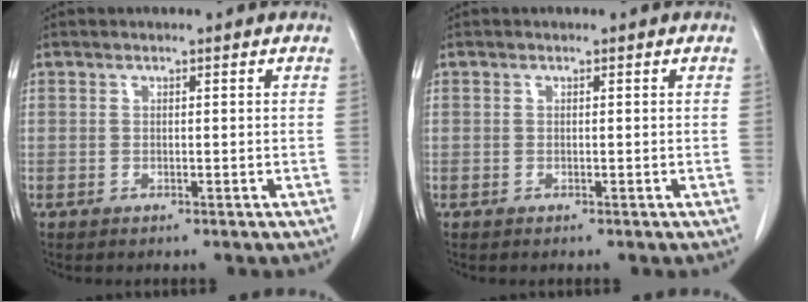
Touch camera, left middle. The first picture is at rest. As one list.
[{"total": 0.0}]